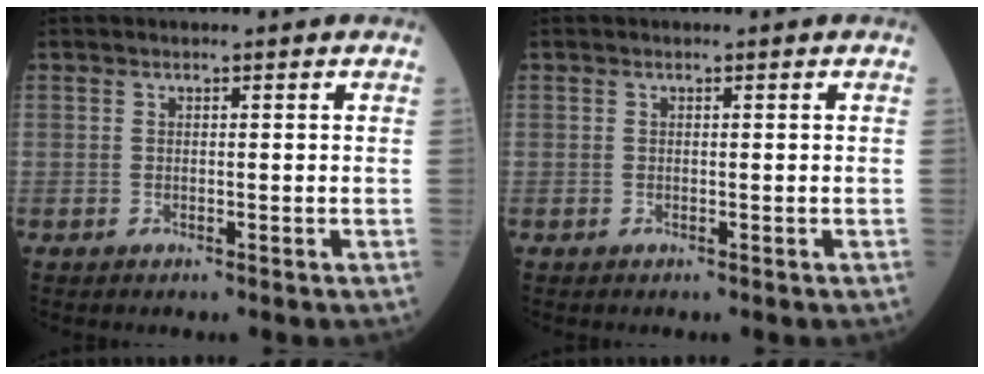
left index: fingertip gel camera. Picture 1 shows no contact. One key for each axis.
{"total": 0.0}